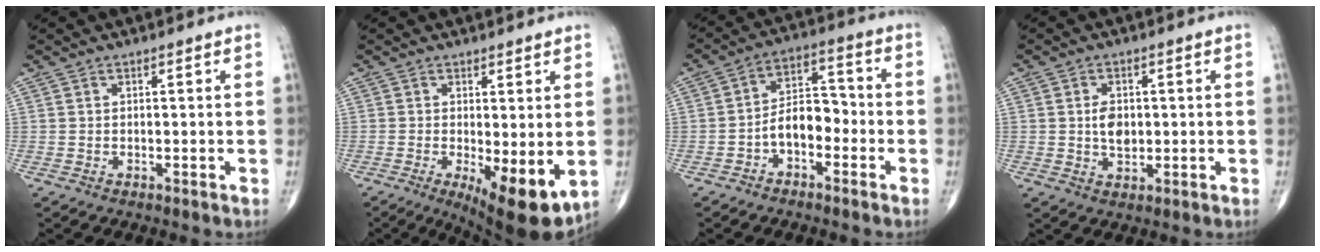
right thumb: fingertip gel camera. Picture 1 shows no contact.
{"total": 10.4, "force": [-2.2, 3.4, 9.6], "torque": [-0.137, -0.025, -0.024]}
{"total": 8.0, "force": [-2.8, 4.8, 5.7], "torque": [-0.076, 0.041, -0.059]}
{"total": 4.3, "force": [0.2, 2.8, 3.2], "torque": [-0.044, -0.002, 0.004]}